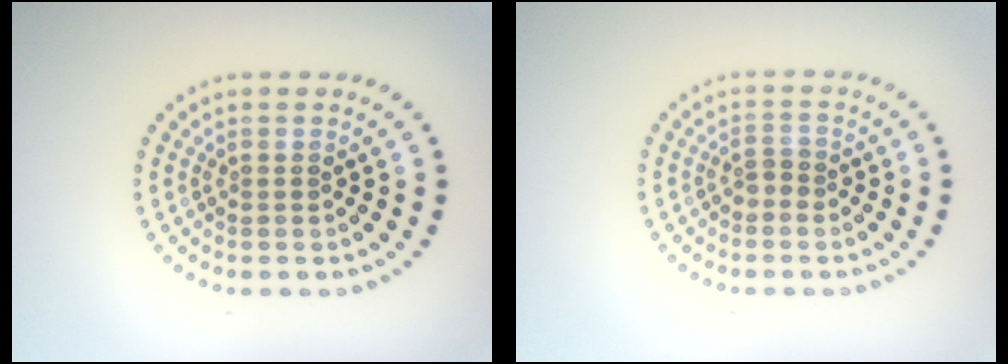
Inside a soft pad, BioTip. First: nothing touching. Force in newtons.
{"total": 1.2, "press": 1.1, "slide": 0.5}